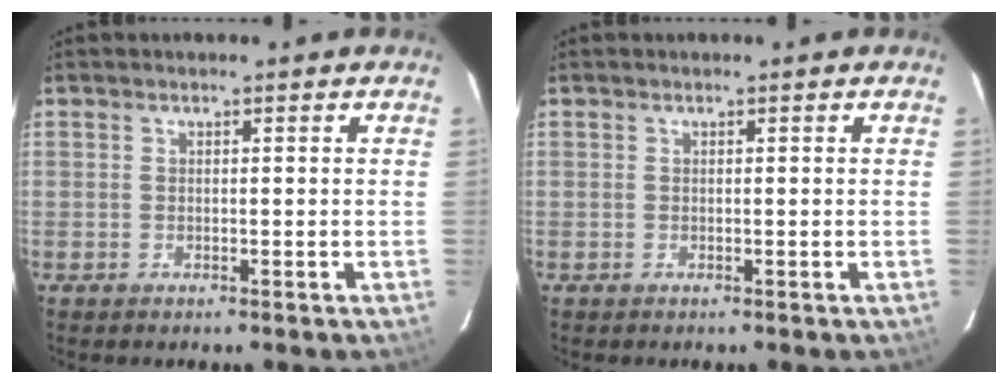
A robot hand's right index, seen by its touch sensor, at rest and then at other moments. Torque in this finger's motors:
{"motor_torque": [-0.03, -0.01, 0.00, 0.01]}